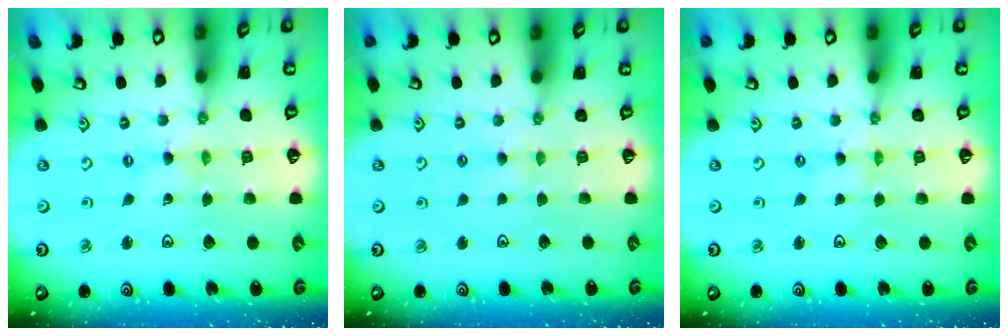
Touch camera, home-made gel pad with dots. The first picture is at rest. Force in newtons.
{"total": 2.4, "press": 2.3, "slide": 0.4}
{"total": 0.0}